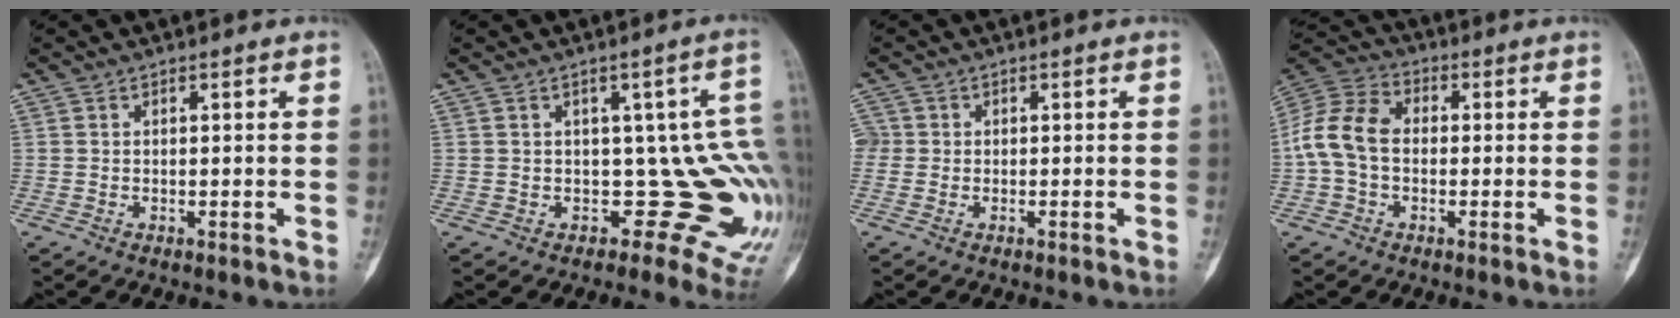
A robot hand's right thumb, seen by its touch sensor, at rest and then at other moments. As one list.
[{"total": 10.8, "force": [-1.2, 7.0, 8.2], "torque": [-0.024, -0.002, -0.011]}, {"total": 2.5, "force": [0.0, 2.4, 0.6], "torque": [0.002, 0.008, -0.002]}, {"total": 10.6, "force": [-0.6, 7.6, 7.3], "torque": [-0.142, 0.034, -0.023]}]